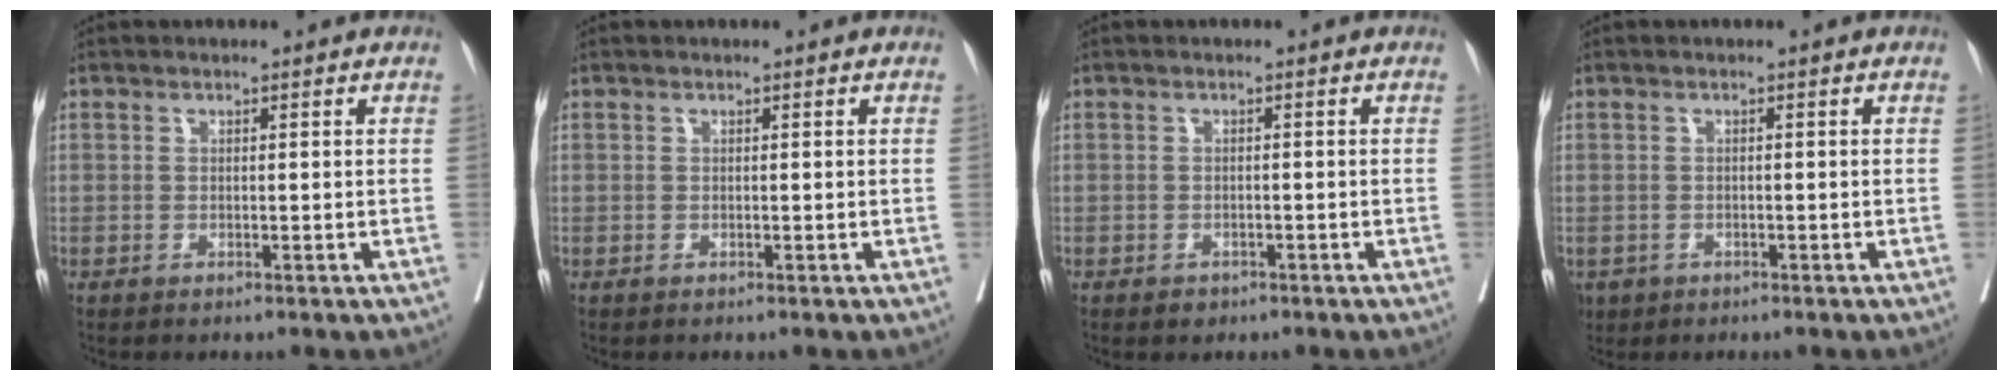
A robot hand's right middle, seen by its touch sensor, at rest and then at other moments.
{"total": 0.0}
{"total": 1.4, "force": [-1.0, 1.0, 0.4], "torque": [-0.006, 0.002, -0.010]}
{"total": 3.0, "force": [-1.8, 2.3, 0.7], "torque": [-0.012, -0.001, -0.027]}